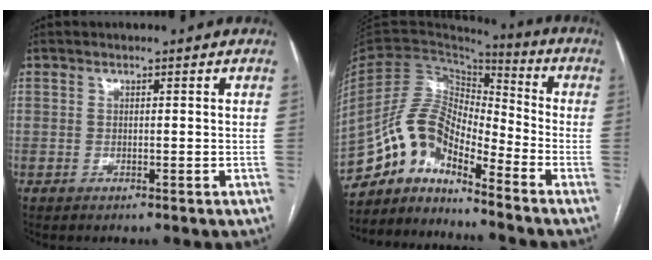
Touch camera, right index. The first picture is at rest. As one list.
[{"total": 11.5, "force": [-9.6, 3.1, 5.6], "torque": [-0.109, 0.039, -0.181]}]